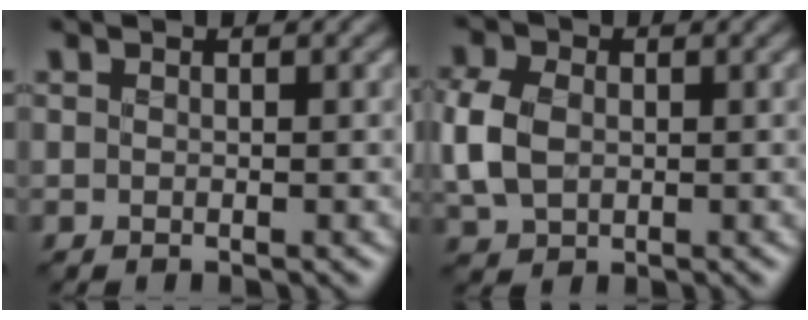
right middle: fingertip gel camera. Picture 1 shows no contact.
{"total": 4.5, "force": [-0.6, 3.3, 2.9], "torque": [-0.076, 0.002, -0.021]}